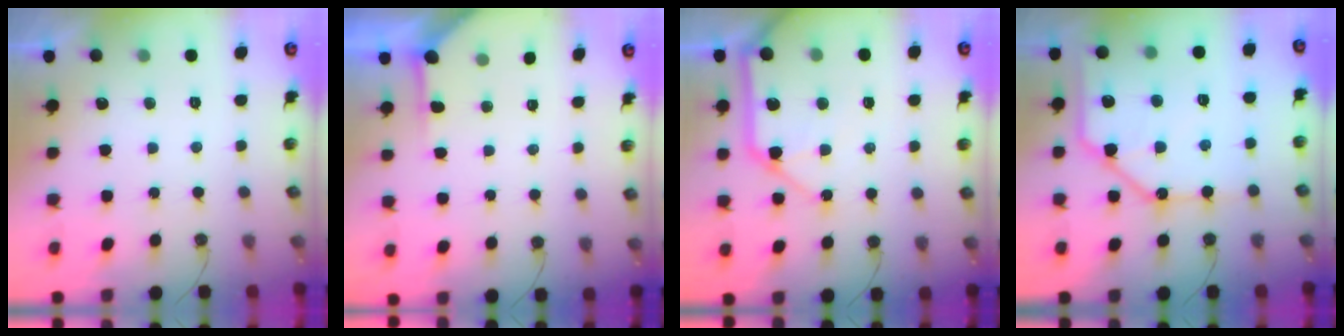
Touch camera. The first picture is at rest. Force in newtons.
{"total": 3.5, "press": 3.4, "slide": 0.5}
{"total": 13.5, "press": 13.4, "slide": 1.7}
{"total": 14.2, "press": 14.1, "slide": 1.9}